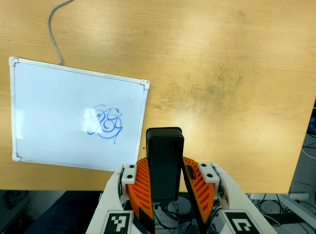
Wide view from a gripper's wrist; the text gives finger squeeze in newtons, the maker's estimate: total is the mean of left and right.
{"total": 4.8, "left": 4.5, "right": 5.2}